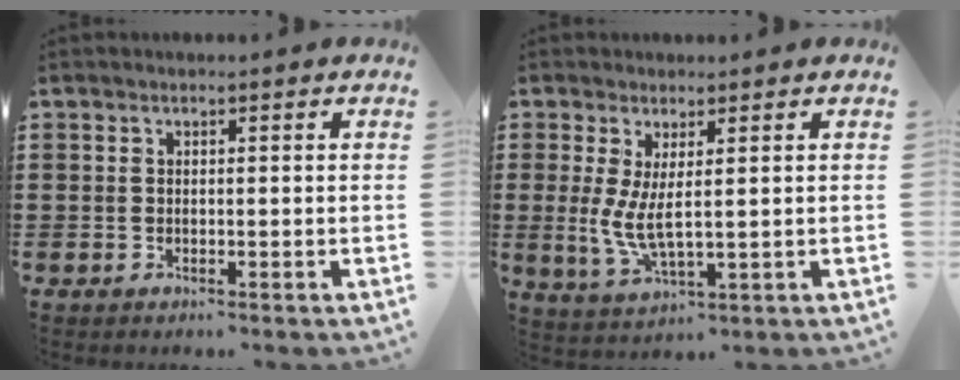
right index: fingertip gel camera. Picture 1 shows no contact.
{"total": 4.6, "force": [1.0, 1.0, 4.4], "torque": [-0.111, -0.014, 0.014]}